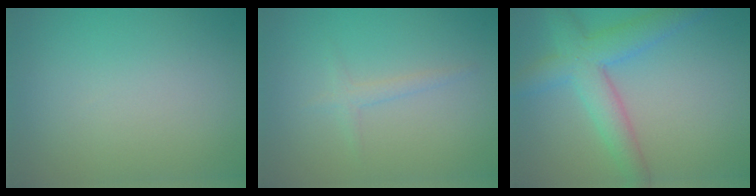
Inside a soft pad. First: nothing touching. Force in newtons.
{"total": 1.2, "press": 1.2, "slide": 0.1}
{"total": 5.1, "press": 5.1, "slide": 0.2}